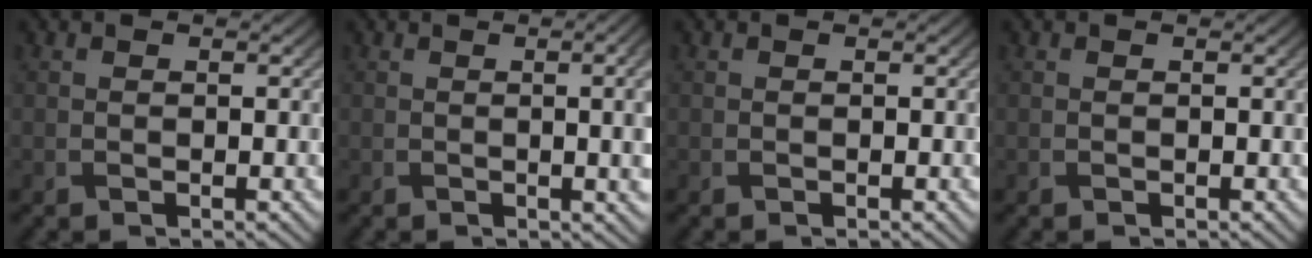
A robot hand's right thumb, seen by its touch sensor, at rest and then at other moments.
{"total": 7.0, "force": [0.2, 2.3, 6.6], "torque": [-0.069, 0.009, 0.003]}
{"total": 0.5, "force": [0.0, 0.1, 0.5], "torque": [-0.007, -0.001, 0.000]}
{"total": 0.0}